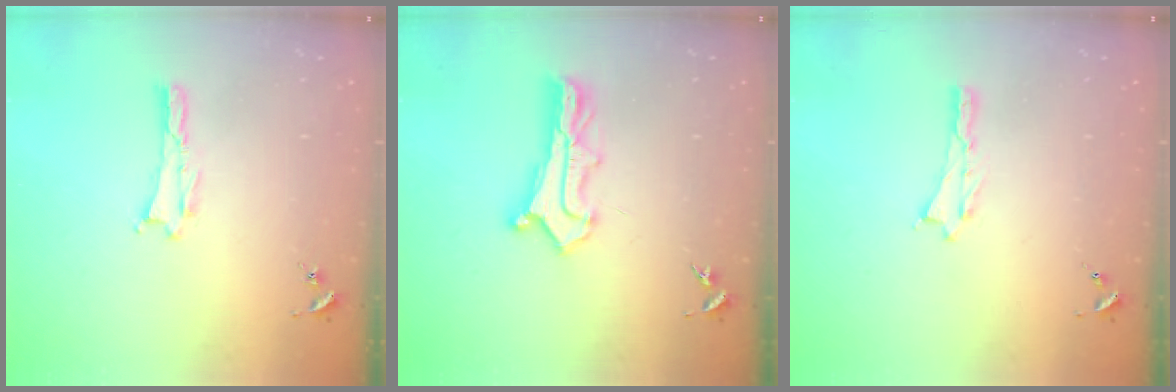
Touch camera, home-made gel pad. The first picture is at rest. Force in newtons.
{"total": 2.6, "press": 2.6, "slide": 0.2}
{"total": 0.0}